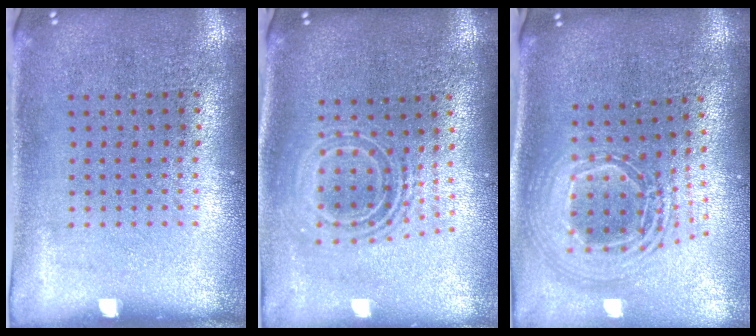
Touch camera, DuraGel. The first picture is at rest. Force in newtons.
{"total": 1.8, "press": 1.4, "slide": 1.1}
{"total": 2.5, "press": 1.9, "slide": 1.7}